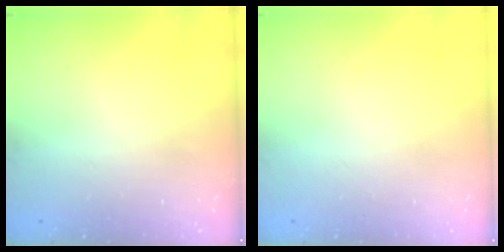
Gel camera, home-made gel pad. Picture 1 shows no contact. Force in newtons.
{"total": 0.0}